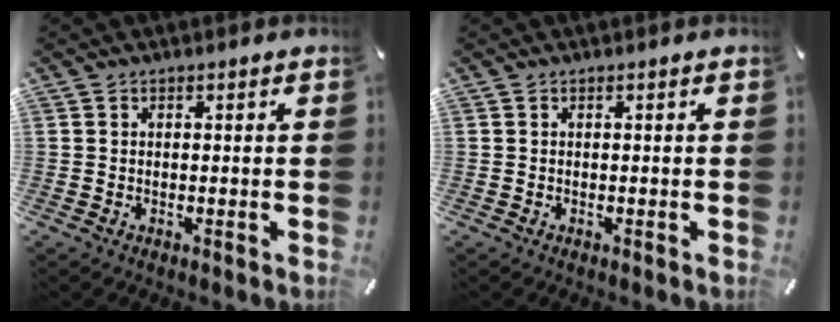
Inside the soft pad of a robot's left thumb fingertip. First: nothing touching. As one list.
[{"total": 0.0}]